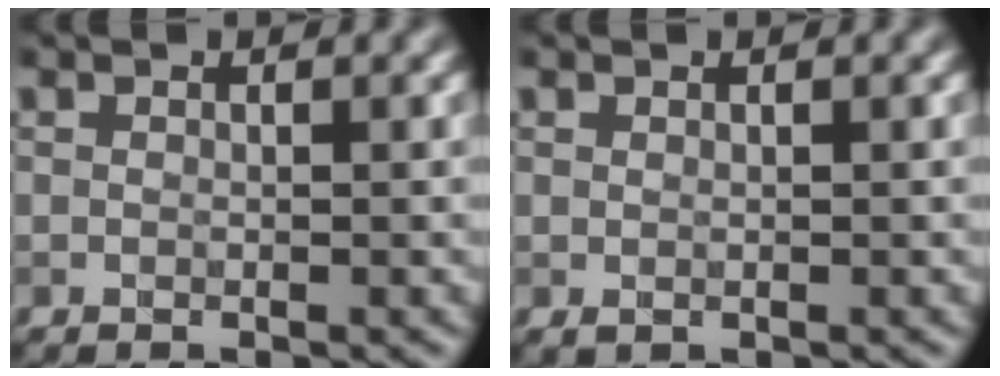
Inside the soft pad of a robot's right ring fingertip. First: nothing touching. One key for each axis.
{"total": 0.5, "fx": 0.1, "fy": 0.4, "fz": 0.3, "tx": -0.008, "ty": -0.001, "tz": 0.001}